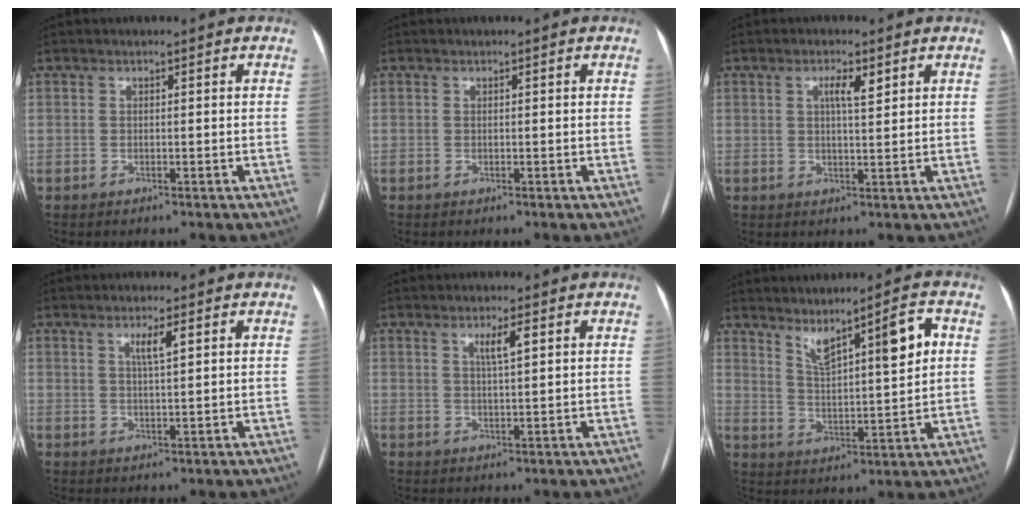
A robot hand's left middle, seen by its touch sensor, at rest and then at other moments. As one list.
[{"total": 0.0}, {"total": 3.2, "force": [1.5, 0.6, 2.7], "torque": [-0.049, 0.002, 0.023]}, {"total": 3.1, "force": [1.3, 0.2, 2.8], "torque": [-0.050, 0.001, 0.022]}, {"total": 3.1, "force": [1.3, 0.2, 2.8], "torque": [-0.049, 0.001, 0.021]}, {"total": 9.1, "force": [4.2, 0.9, 8.1], "torque": [-0.132, 0.003, 0.074]}]